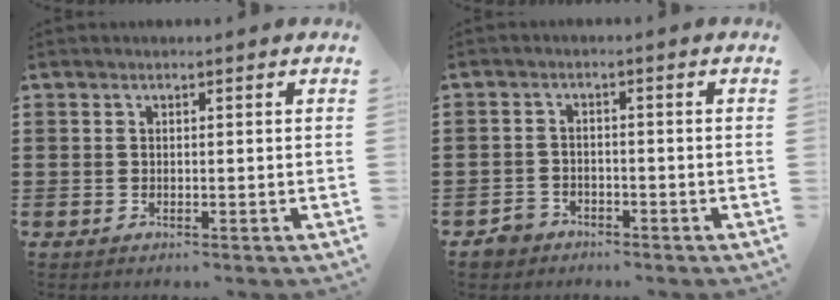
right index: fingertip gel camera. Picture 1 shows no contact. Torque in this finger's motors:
{"motor_torque": [0.08, -0.06, 0.00, -0.01]}